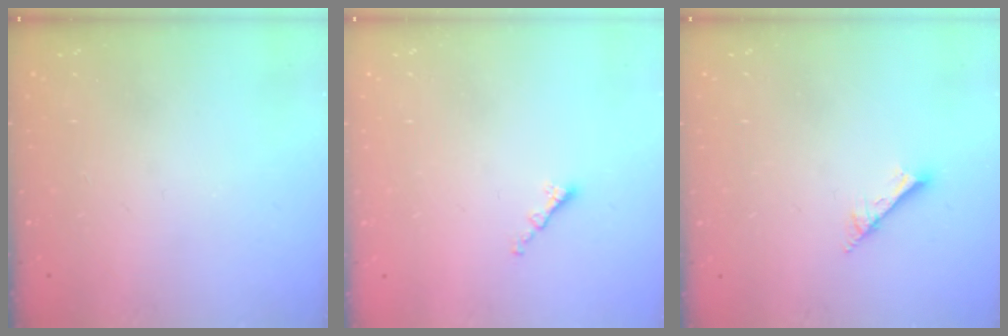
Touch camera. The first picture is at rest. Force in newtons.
{"total": 1.4, "press": 1.2, "slide": 0.6}
{"total": 2.0, "press": 2.0, "slide": 0.1}